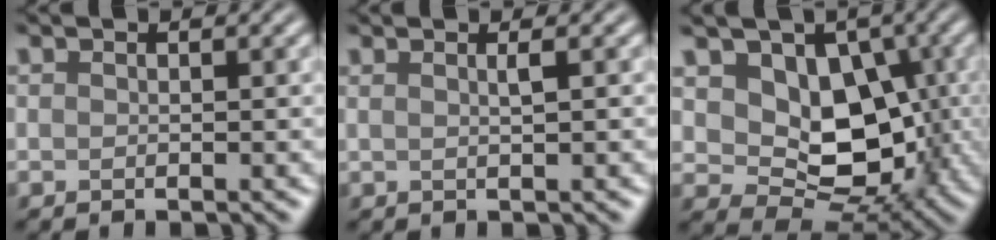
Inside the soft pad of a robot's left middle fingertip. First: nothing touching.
{"total": 1.4, "force": [0.5, 0.5, 1.2], "torque": [-0.012, 0.001, 0.002]}
{"total": 8.4, "force": [1.1, 5.9, 5.9], "torque": [-0.086, -0.012, 0.014]}